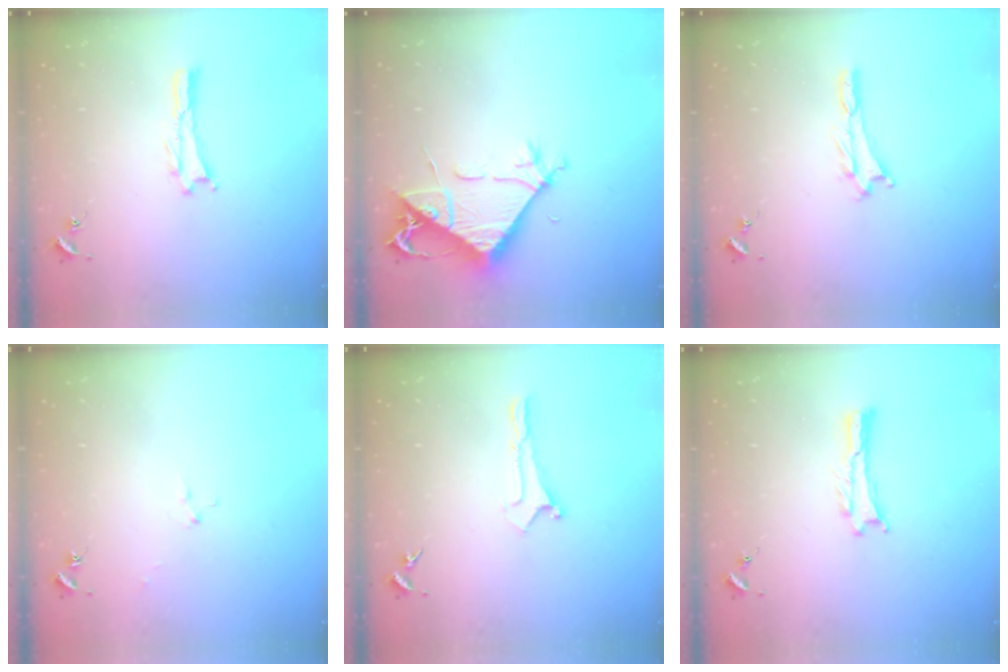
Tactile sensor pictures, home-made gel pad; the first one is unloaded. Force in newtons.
{"total": 7.7, "press": 7.6, "slide": 1.2}
{"total": 0.7, "press": 0.7, "slide": 0.2}
{"total": 2.5, "press": 2.5, "slide": 0.3}
{"total": 0.0}
{"total": 0.0}